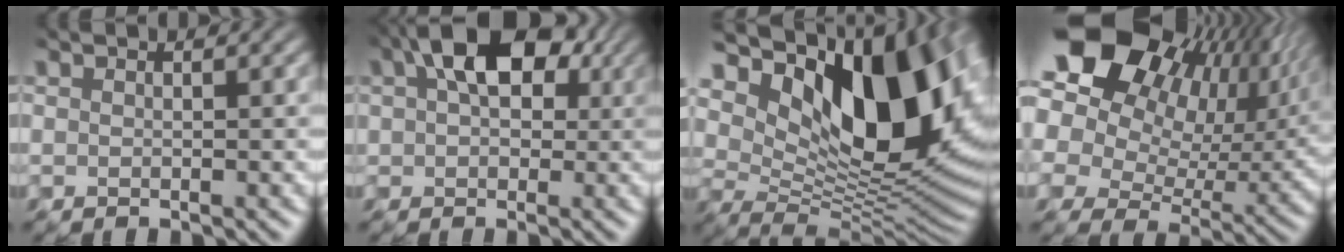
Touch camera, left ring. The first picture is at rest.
{"total": 8.3, "force": [3.3, 4.9, 5.8], "torque": [-0.087, 0.024, 0.032]}
{"total": 15.9, "force": [5.9, 8.3, 12.2], "torque": [-0.175, -0.002, 0.108]}
{"total": 19.5, "force": [9.7, 12.7, 11.1], "torque": [-0.225, 0.056, 0.166]}